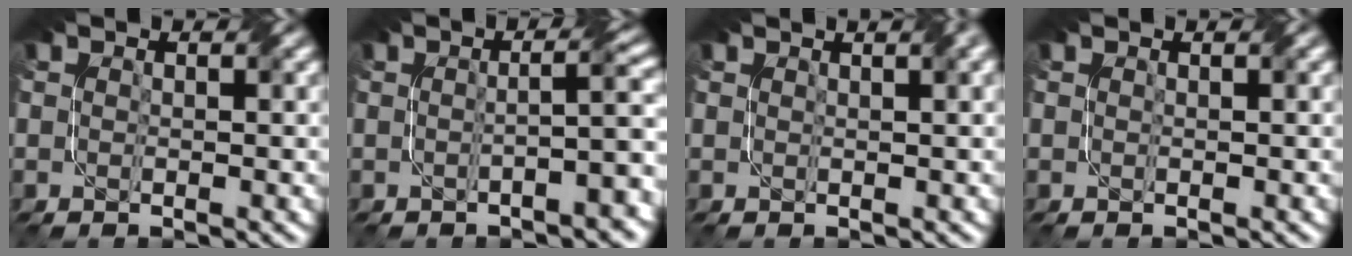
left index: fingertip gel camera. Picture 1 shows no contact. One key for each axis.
{"total": 4.7, "fx": -1.1, "fy": 1.1, "fz": 4.4, "tx": -0.049, "ty": 0.014, "tz": -0.025}
{"total": 4.6, "fx": 2.7, "fy": 1.9, "fz": 3.2, "tx": -0.012, "ty": 0.028, "tz": 0.002}
{"total": 0.6, "fx": 0.3, "fy": 0.1, "fz": 0.5, "tx": -0.006, "ty": 0.004, "tz": -0.004}